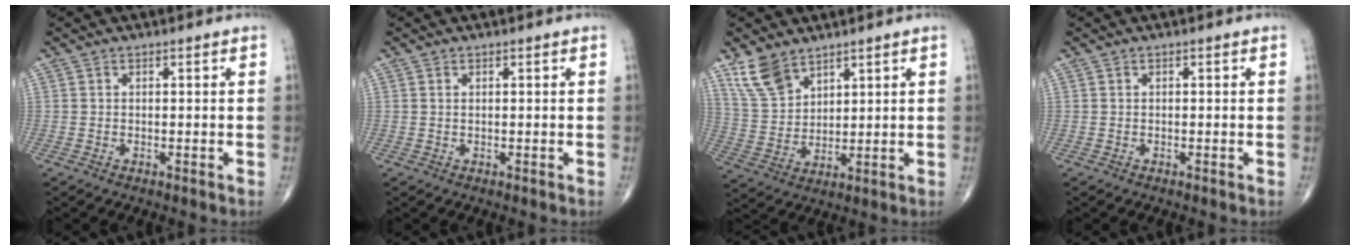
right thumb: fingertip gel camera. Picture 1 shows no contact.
{"total": 0.0}
{"total": 8.4, "force": [6.0, 4.5, 3.8], "torque": [-0.063, -0.025, 0.132]}
{"total": 0.0}